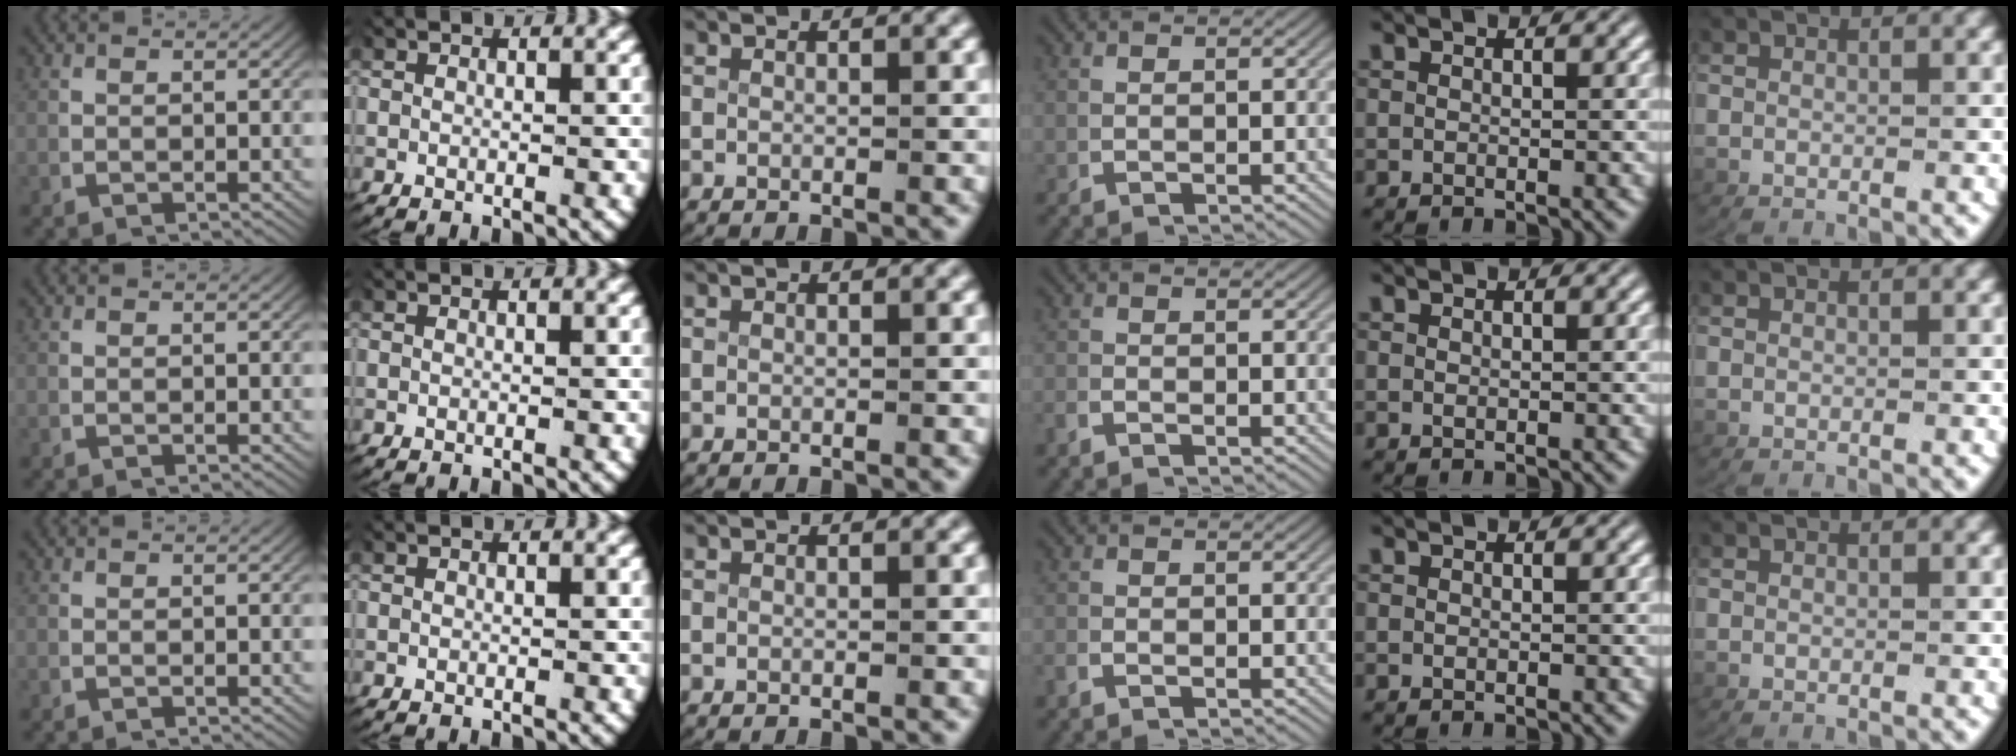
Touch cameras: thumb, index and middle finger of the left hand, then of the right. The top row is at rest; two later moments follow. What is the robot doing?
{"motion": "lift_and_place", "object": "paper"}